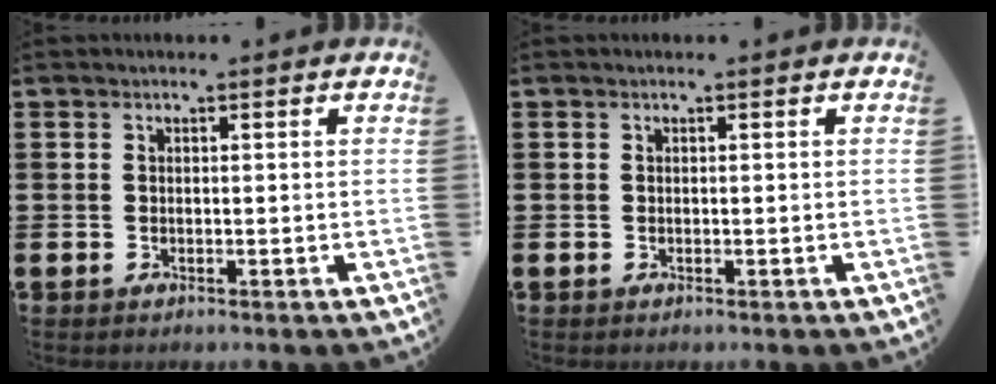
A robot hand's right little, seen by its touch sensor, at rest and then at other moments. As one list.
[{"total": 0.0}]